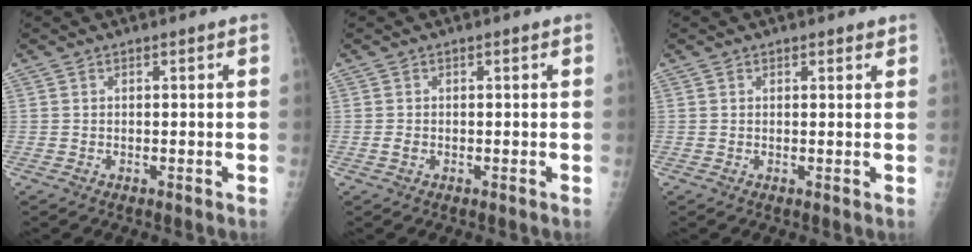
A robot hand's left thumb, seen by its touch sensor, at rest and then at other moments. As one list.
[{"total": 1.0, "force": [-0.3, 0.7, 0.6], "torque": [-0.013, -0.001, -0.005]}, {"total": 1.1, "force": [0.8, 0.6, 0.3], "torque": [0.006, -0.005, 0.008]}]